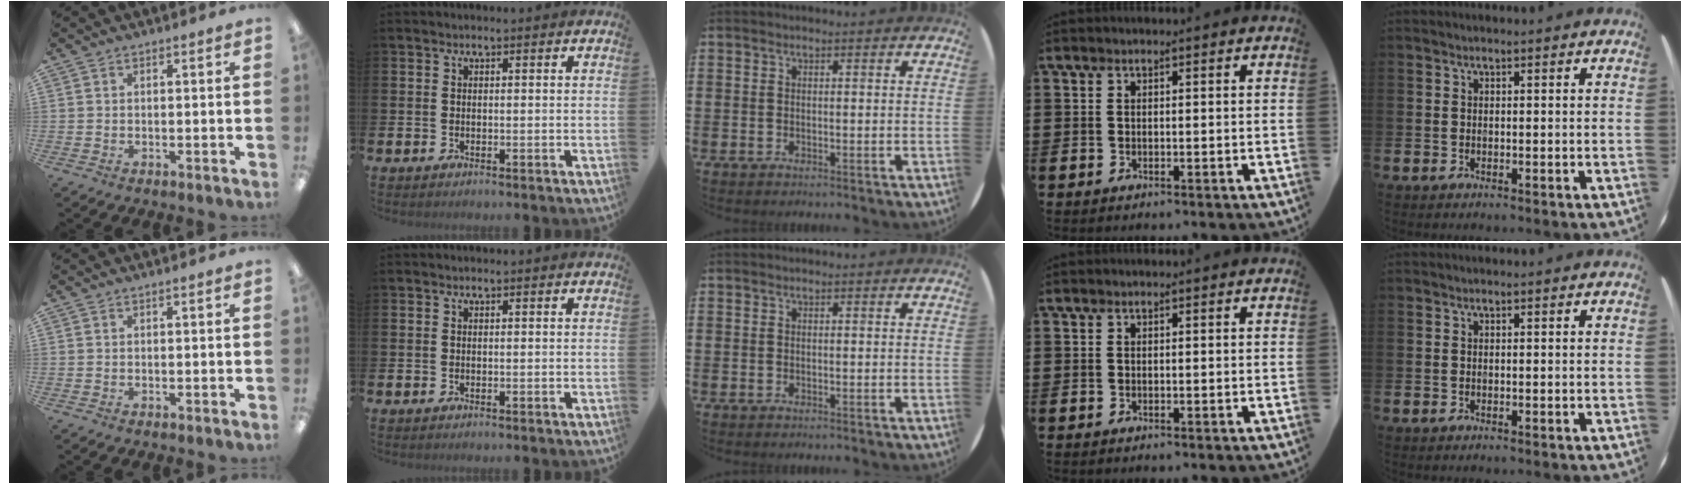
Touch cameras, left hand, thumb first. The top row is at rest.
{}